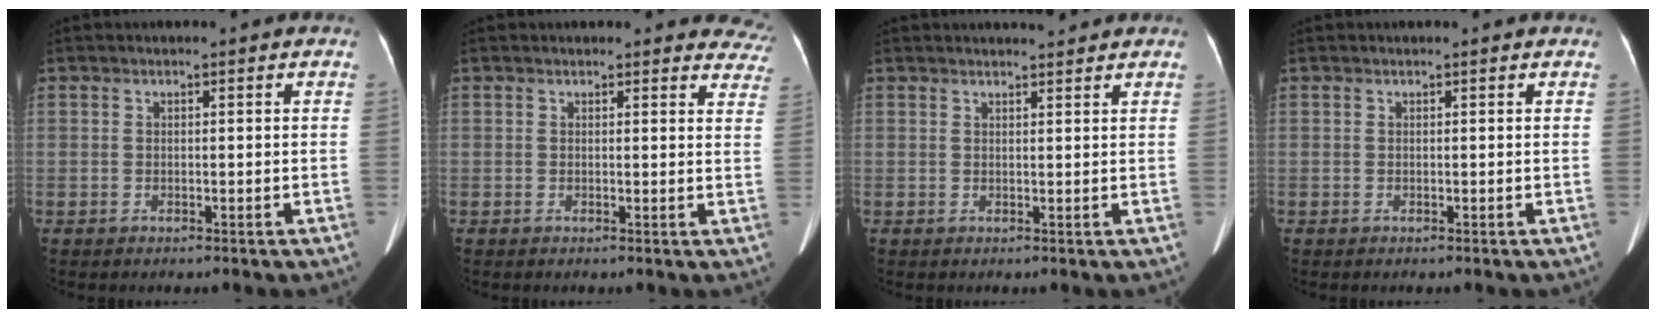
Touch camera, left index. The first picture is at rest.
{"total": 9.6, "force": [9.1, 3.0, 0.8], "torque": [0.042, -0.019, 0.055]}
{"total": 3.2, "force": [3.1, 0.1, 0.9], "torque": [-0.014, 0.011, 0.043]}
{"total": 0.0}